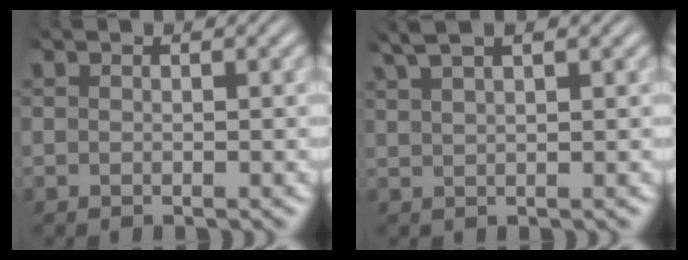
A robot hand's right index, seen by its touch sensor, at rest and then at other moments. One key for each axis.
{"total": 3.6, "fx": 2.7, "fy": 0.9, "fz": 2.2, "tx": -0.046, "ty": 0.010, "tz": 0.046}